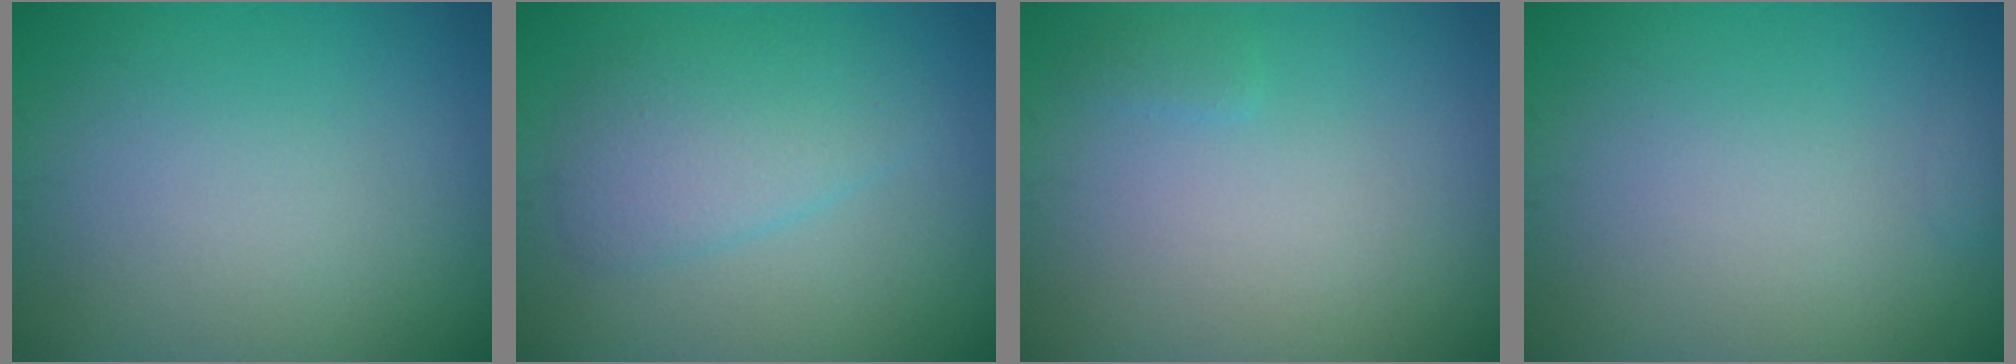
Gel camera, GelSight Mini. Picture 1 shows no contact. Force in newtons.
{"total": 3.6, "press": 3.6, "slide": 0.0}
{"total": 0.6, "press": 0.6, "slide": 0.1}
{"total": 0.6, "press": 0.6, "slide": 0.1}